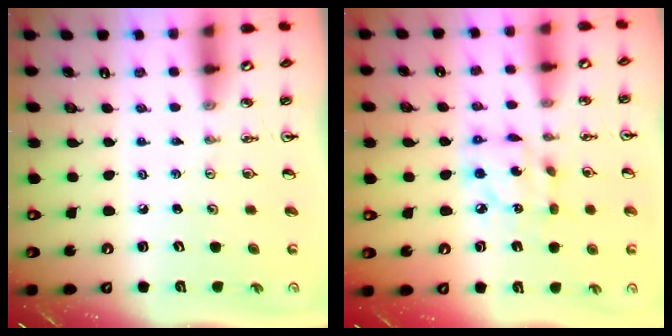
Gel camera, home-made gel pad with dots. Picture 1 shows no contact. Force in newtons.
{"total": 9.5, "press": 9.5, "slide": 0.5}